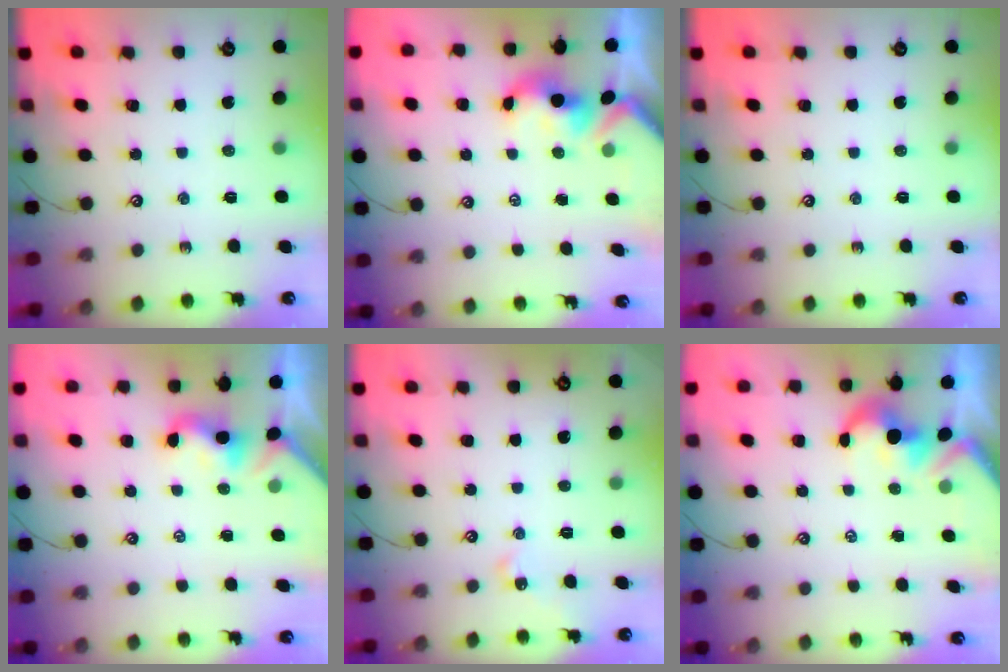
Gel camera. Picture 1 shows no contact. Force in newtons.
{"total": 1.7, "press": 1.5, "slide": 0.7}
{"total": 0.0}
{"total": 1.8, "press": 1.8, "slide": 0.5}
{"total": 2.6, "press": 2.5, "slide": 0.4}
{"total": 1.9, "press": 1.8, "slide": 0.7}